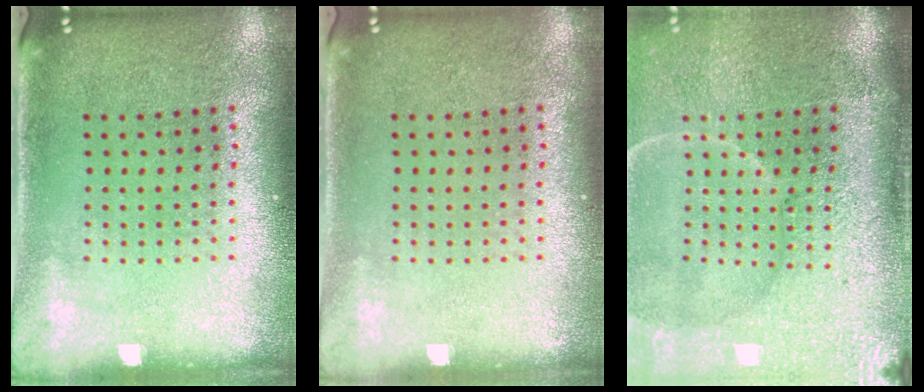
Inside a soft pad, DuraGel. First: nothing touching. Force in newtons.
{"total": 0.0}
{"total": 4.6, "press": 3.8, "slide": 2.5}